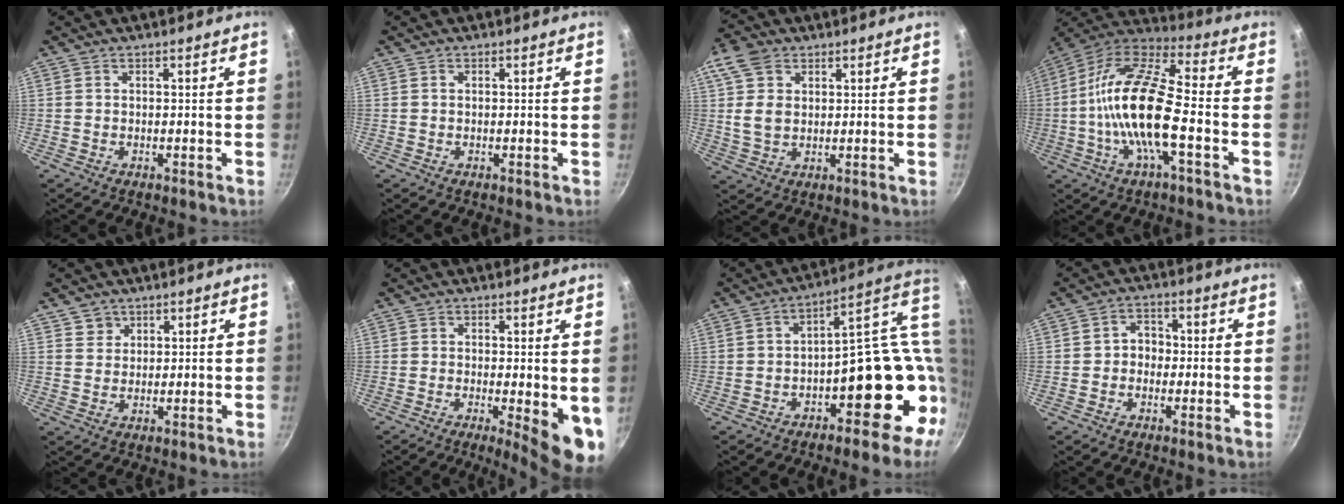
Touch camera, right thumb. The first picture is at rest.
{"total": 0.5, "force": [0.1, 0.4, 0.3], "torque": [-0.005, 0.003, 0.002]}
{"total": 8.3, "force": [2.5, 5.9, 5.2], "torque": [-0.086, -0.001, 0.044]}
{"total": 18.3, "force": [-3.5, 6.0, 17.0], "torque": [-0.325, 0.041, -0.087]}
{"total": 2.9, "force": [1.7, 2.3, 0.2], "torque": [0.018, 0.004, 0.029]}
{"total": 9.1, "force": [-1.7, 2.4, 8.6], "torque": [-0.099, -0.012, -0.016]}
{"total": 16.8, "force": [-1.5, 8.8, 14.2], "torque": [-0.133, 0.045, -0.013]}
{"total": 4.0, "force": [-0.6, 3.4, 2.0], "torque": [-0.007, 0.013, -0.017]}